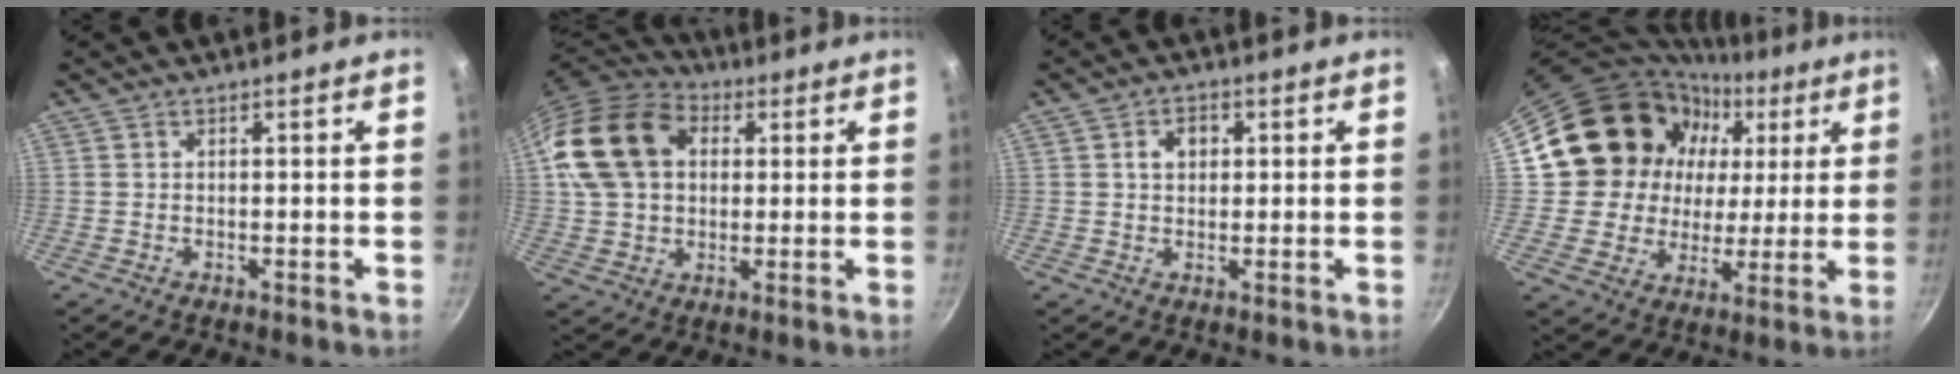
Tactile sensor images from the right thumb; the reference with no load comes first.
{"total": 17.9, "force": [4.2, 13.2, 11.3], "torque": [-0.198, 0.020, 0.065]}
{"total": 3.7, "force": [0.9, 2.9, 2.2], "torque": [-0.016, 0.008, 0.012]}
{"total": 18.6, "force": [5.9, 16.3, 6.7], "torque": [-0.089, 0.003, 0.107]}